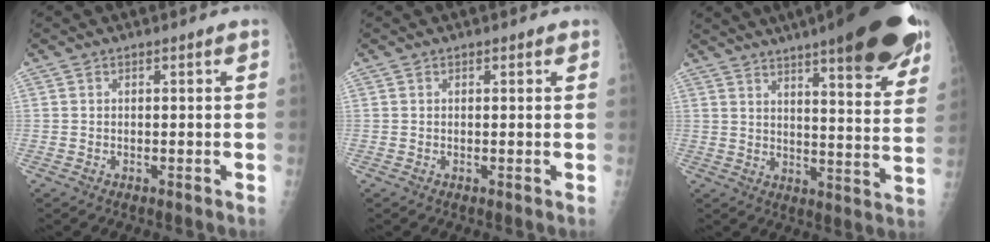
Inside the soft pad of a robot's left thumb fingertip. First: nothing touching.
{"total": 0.8, "force": [0.5, 0.5, 0.4], "torque": [0.002, -0.002, 0.002]}
{"total": 26.3, "force": [17.4, 5.9, 18.7], "torque": [-0.234, -0.050, 0.227]}